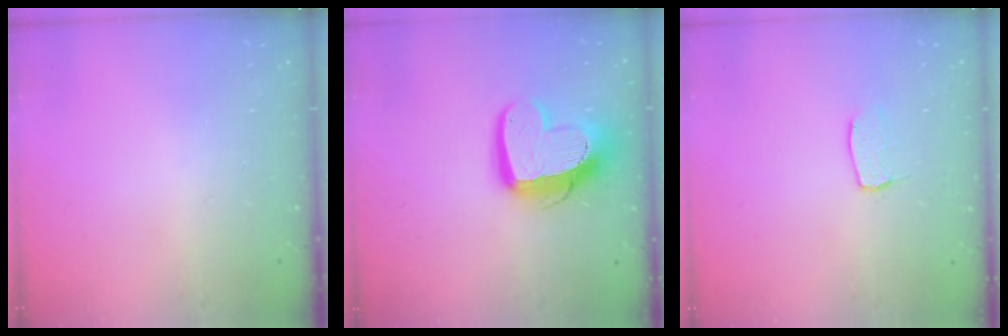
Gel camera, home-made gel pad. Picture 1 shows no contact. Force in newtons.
{"total": 14.0, "press": 13.9, "slide": 1.7}
{"total": 3.6, "press": 3.6, "slide": 0.3}